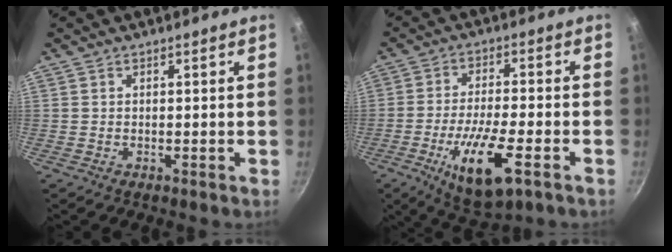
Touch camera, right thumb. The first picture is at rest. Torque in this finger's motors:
{"motor_torque": [1.71, 1.57, 1.33, -0.79, 0.45]}